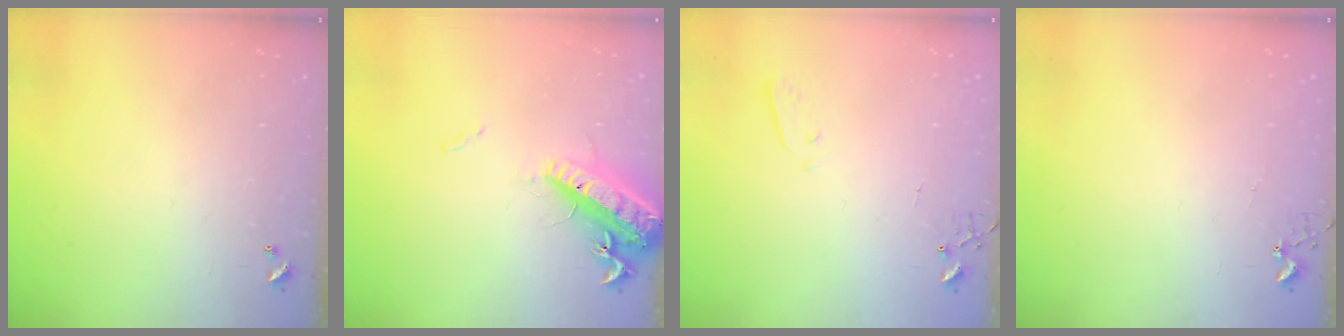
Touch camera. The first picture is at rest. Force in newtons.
{"total": 16.7, "press": 16.2, "slide": 4.1}
{"total": 2.1, "press": 2.0, "slide": 0.4}
{"total": 4.2, "press": 4.2, "slide": 0.4}